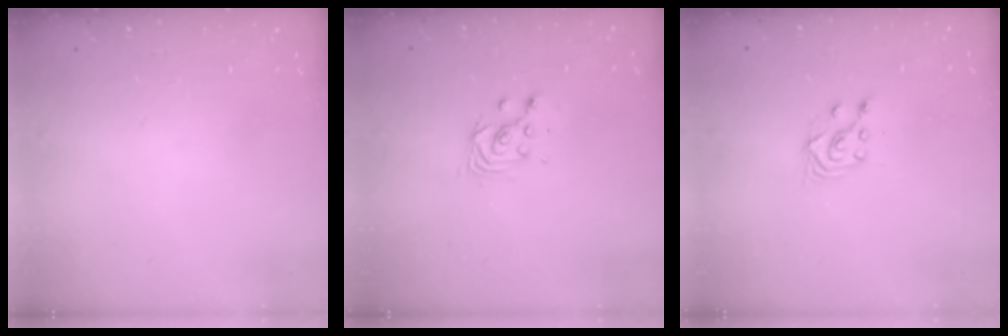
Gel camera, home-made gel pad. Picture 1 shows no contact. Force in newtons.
{"total": 3.5, "press": 3.5, "slide": 0.2}
{"total": 4.0, "press": 3.8, "slide": 1.1}